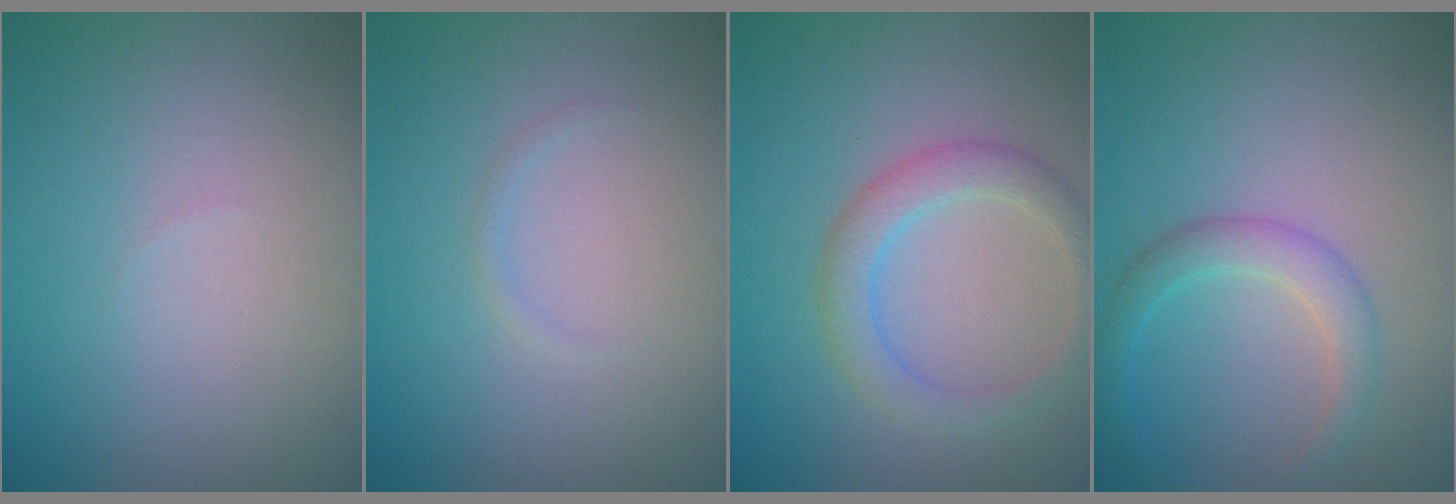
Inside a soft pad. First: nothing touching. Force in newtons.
{"total": 0.5, "press": 0.5, "slide": 0.0}
{"total": 3.1, "press": 3.1, "slide": 0.1}
{"total": 2.6, "press": 2.6, "slide": 0.1}